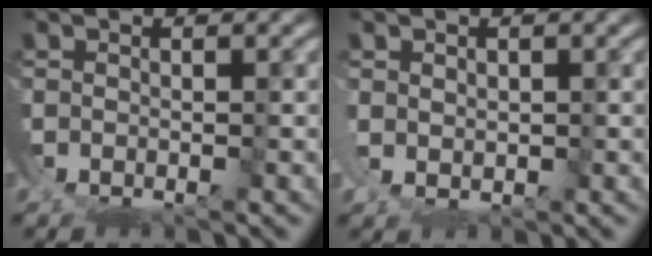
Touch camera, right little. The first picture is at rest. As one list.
[{"total": 1.7, "force": [1.0, 0.6, 1.2], "torque": [-0.031, -0.011, 0.031]}]